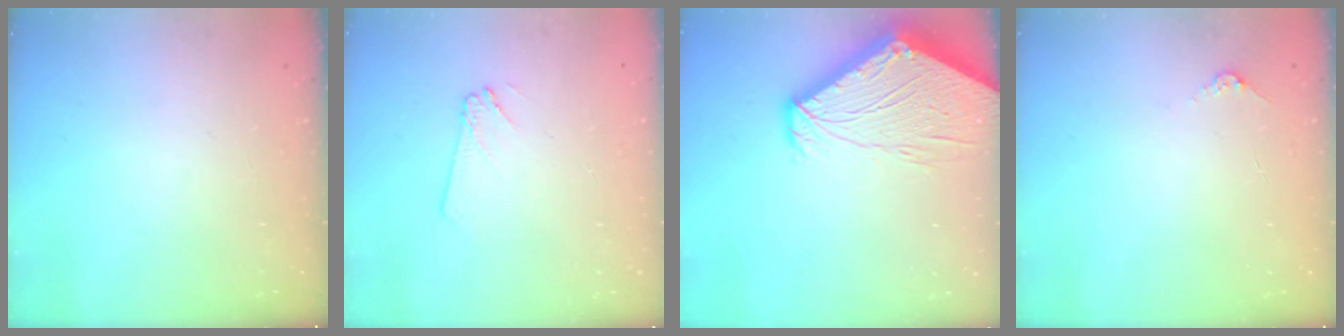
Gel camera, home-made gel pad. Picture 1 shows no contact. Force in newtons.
{"total": 3.0, "press": 3.0, "slide": 0.4}
{"total": 16.9, "press": 16.8, "slide": 1.7}
{"total": 3.7, "press": 3.6, "slide": 0.4}